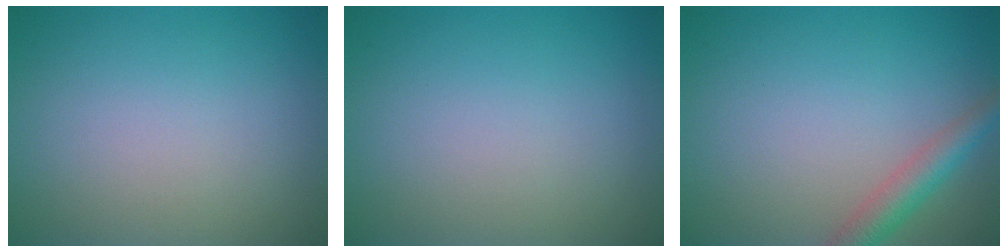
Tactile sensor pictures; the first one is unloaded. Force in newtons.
{"total": 0.0}
{"total": 3.0, "press": 3.0, "slide": 0.1}